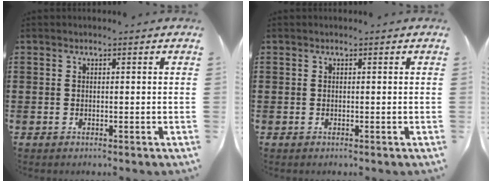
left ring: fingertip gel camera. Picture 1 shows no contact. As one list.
[{"total": 0.0}]